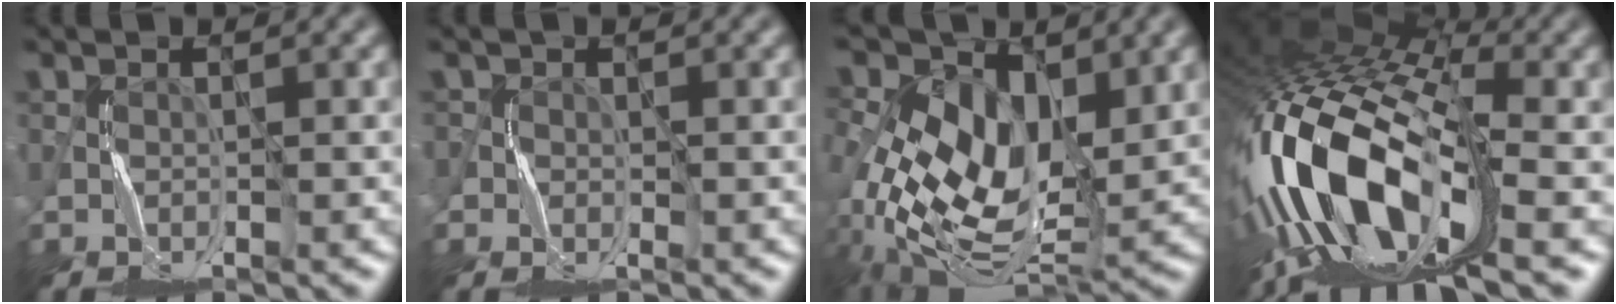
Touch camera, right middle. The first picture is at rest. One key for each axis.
{"total": 1.2, "fx": -0.3, "fy": 1.0, "fz": 0.6, "tx": -0.009, "ty": -0.004, "tz": -0.008}
{"total": 15.3, "fx": 0.5, "fy": 9.6, "fz": 11.9, "tx": -0.238, "ty": 0.001, "tz": 0.020}
{"total": 17.0, "fx": -3.9, "fy": 8.3, "fz": 14.4, "tx": -0.307, "ty": 0.003, "tz": -0.077}